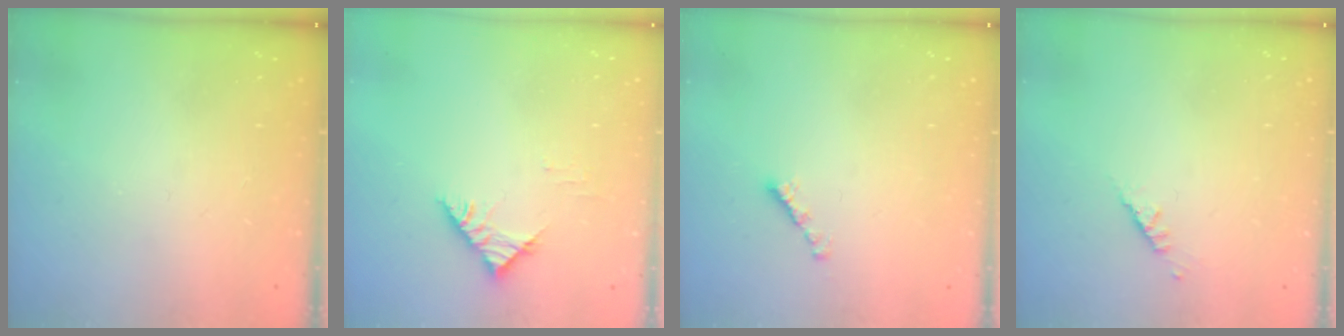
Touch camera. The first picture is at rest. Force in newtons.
{"total": 5.3, "press": 5.3, "slide": 0.2}
{"total": 2.2, "press": 2.1, "slide": 0.7}
{"total": 2.5, "press": 2.4, "slide": 0.7}